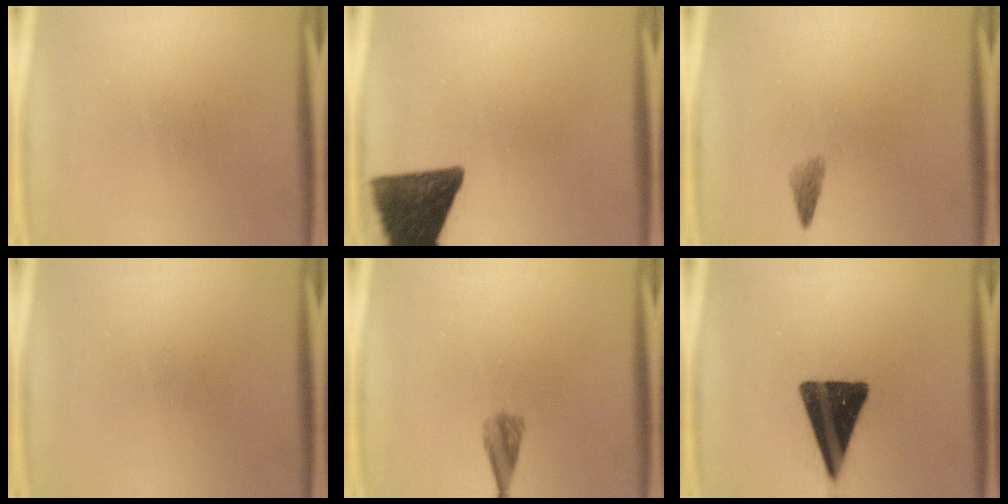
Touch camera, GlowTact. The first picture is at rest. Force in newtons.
{"total": 13.6}
{"total": 1.5}
{"total": 0.0}
{"total": 2.5}
{"total": 16.8}